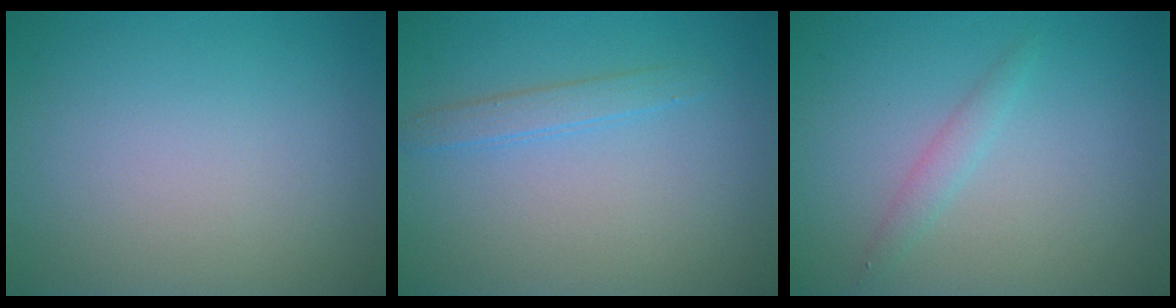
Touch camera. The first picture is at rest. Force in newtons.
{"total": 1.6, "press": 1.6, "slide": 0.1}
{"total": 1.3, "press": 1.3, "slide": 0.1}